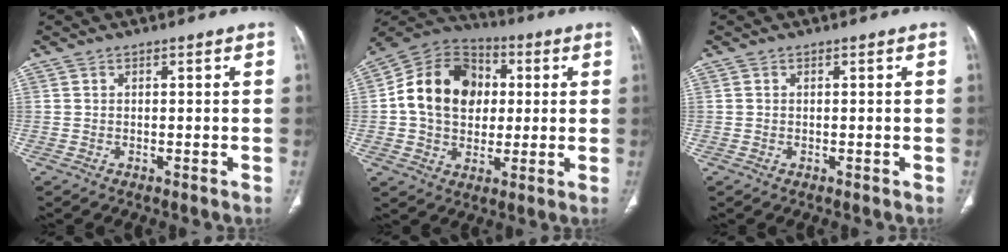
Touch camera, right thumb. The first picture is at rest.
{"total": 17.1, "force": [1.8, 13.2, 10.6], "torque": [-0.156, 0.020, 0.025]}
{"total": 0.0}